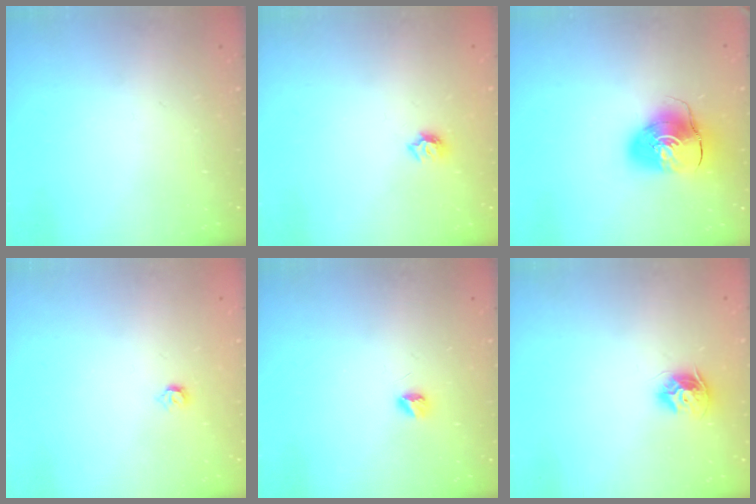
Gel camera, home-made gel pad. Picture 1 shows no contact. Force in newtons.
{"total": 5.7, "press": 5.6, "slide": 0.8}
{"total": 11.3, "press": 11.2, "slide": 1.4}
{"total": 3.1, "press": 3.0, "slide": 0.8}
{"total": 3.8, "press": 3.7, "slide": 0.5}
{"total": 8.5, "press": 8.5, "slide": 0.4}